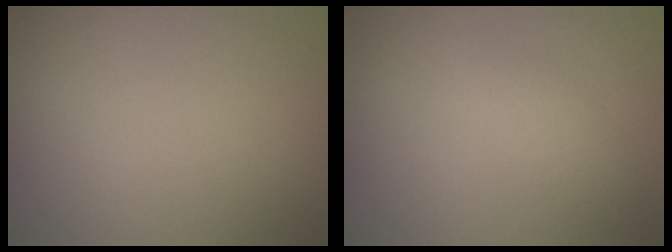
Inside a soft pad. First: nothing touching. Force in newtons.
{"total": 2.1, "press": 2.1, "slide": 0.1}